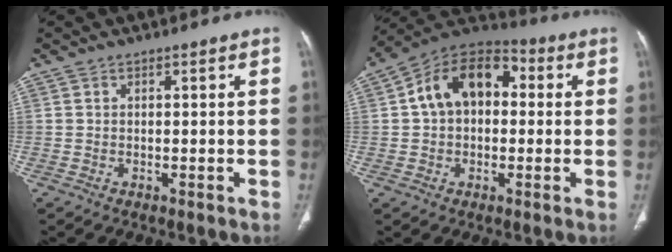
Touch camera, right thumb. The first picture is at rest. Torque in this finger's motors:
{"motor_torque": [0.33, 0.33, 0.40, -0.07, 0.13]}